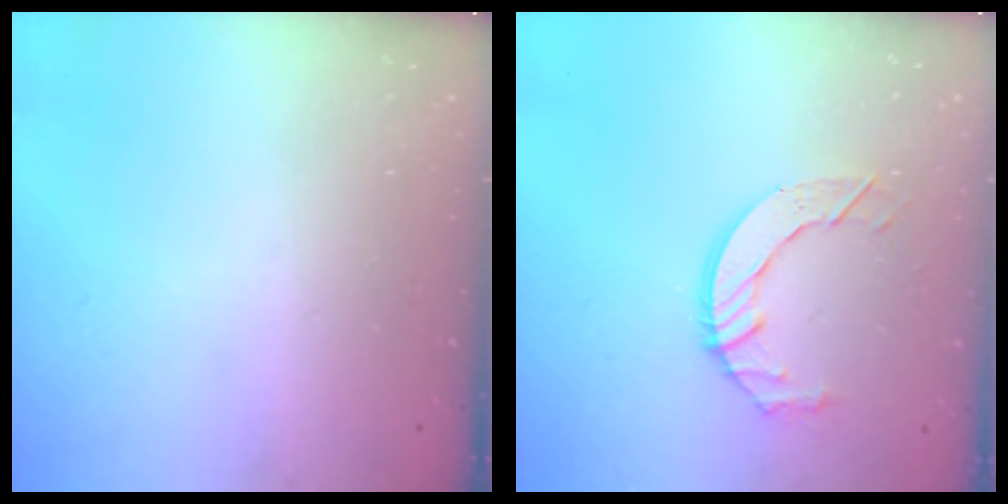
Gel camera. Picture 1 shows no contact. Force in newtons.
{"total": 8.1, "press": 8.0, "slide": 0.4}